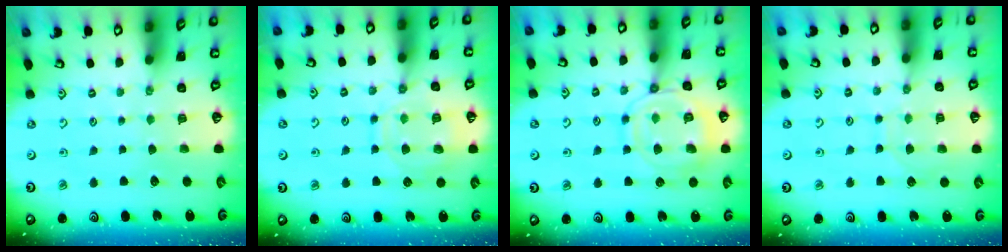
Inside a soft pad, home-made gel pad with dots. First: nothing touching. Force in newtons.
{"total": 12.4, "press": 12.3, "slide": 1.1}
{"total": 13.3, "press": 13.3, "slide": 1.3}
{"total": 7.9, "press": 7.9, "slide": 0.6}